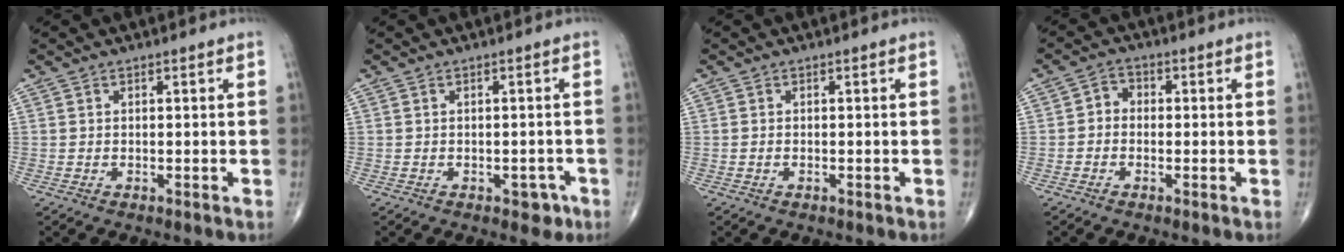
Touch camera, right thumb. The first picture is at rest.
{"total": 2.5, "force": [-1.3, 1.7, 1.3], "torque": [0.005, 0.006, -0.014]}
{"total": 0.0}
{"total": 2.7, "force": [-0.4, 2.3, 1.4], "torque": [-0.006, 0.011, -0.019]}